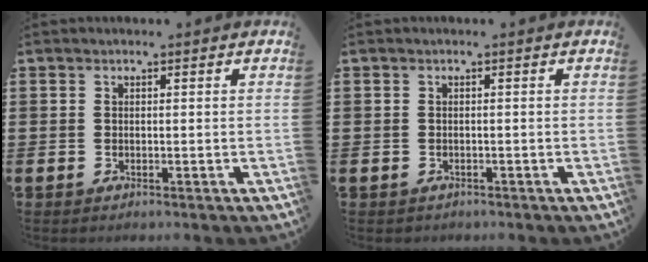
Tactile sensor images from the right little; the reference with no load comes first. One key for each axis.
{"total": 0.0}